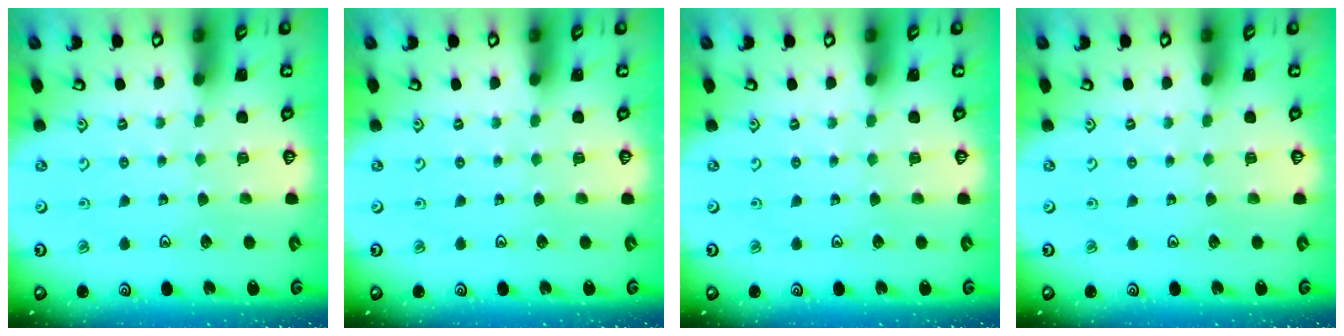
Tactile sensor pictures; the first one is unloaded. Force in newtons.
{"total": 0.0}
{"total": 0.0}
{"total": 0.0}